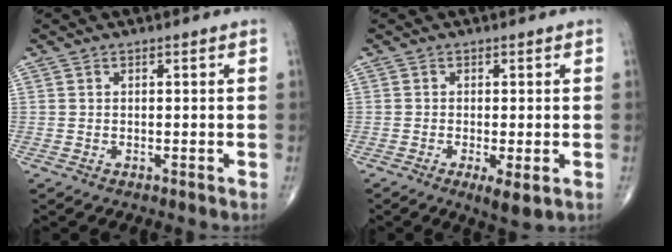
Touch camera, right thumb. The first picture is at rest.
{"total": 4.0, "force": [-1.4, 1.0, 3.6], "torque": [-0.066, -0.013, -0.023]}